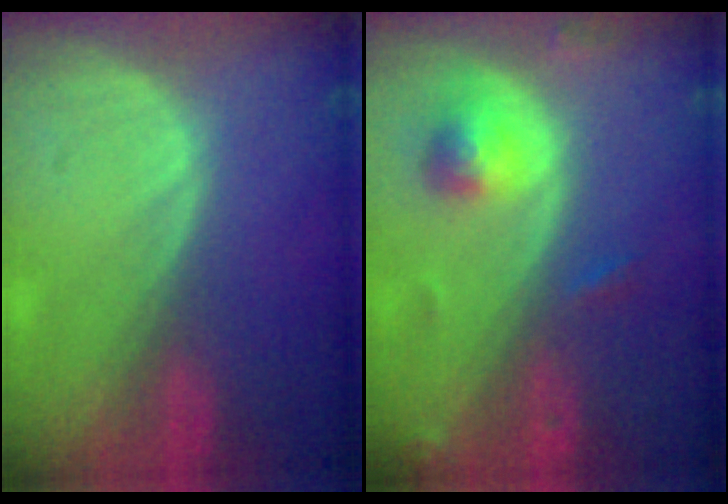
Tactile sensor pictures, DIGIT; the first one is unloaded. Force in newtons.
{"total": 4.6, "press": 4.6, "slide": 0.3}